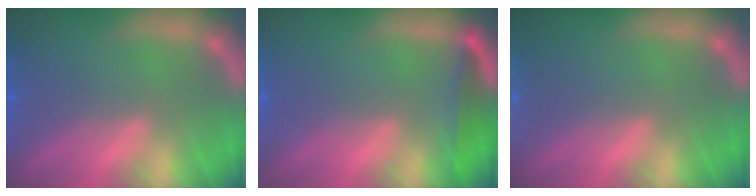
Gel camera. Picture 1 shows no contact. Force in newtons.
{"total": 3.0}
{"total": 3.5}